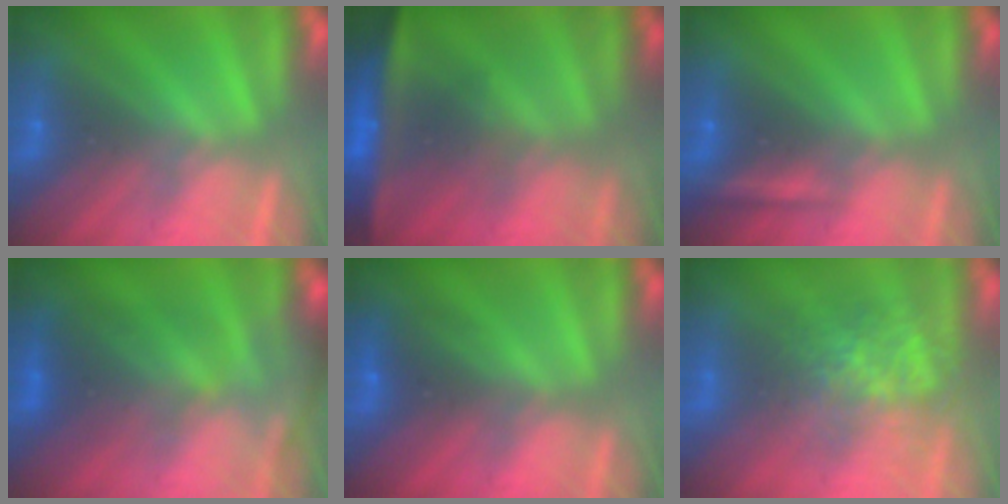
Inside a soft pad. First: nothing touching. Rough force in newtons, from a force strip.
{"total": 7.6}
{"total": 2.3}
{"total": 2.6}
{"total": 2.6}
{"total": 3.6}